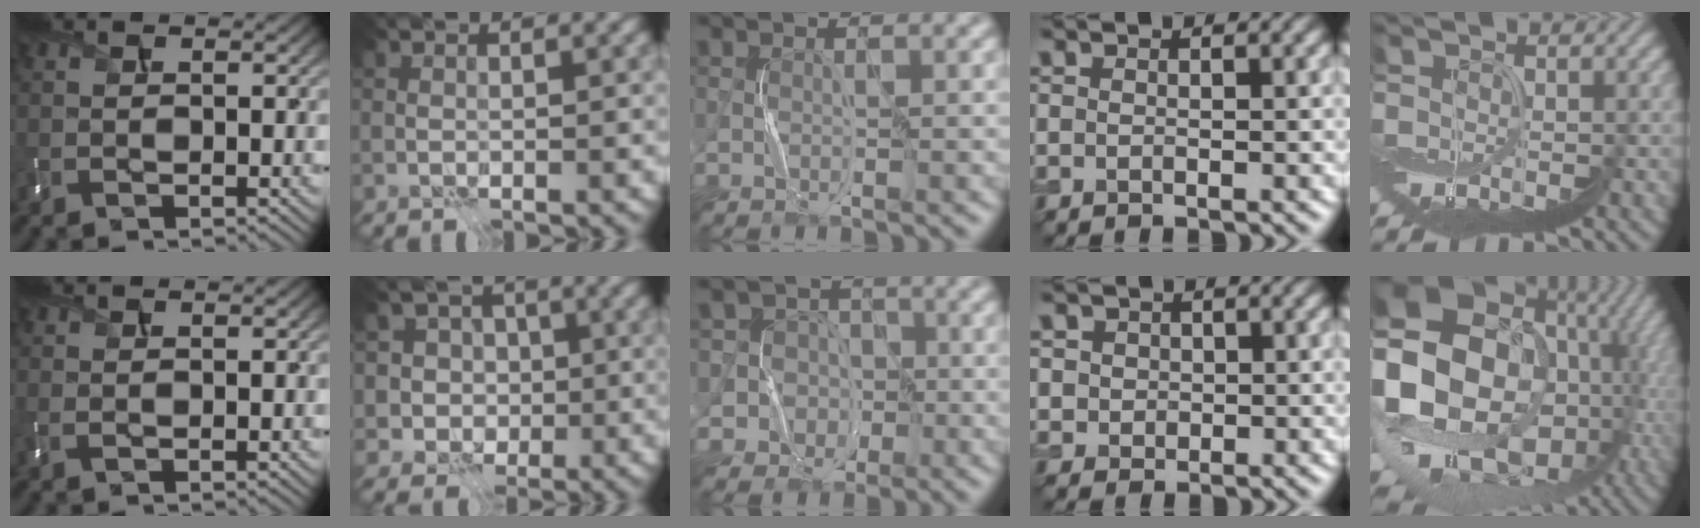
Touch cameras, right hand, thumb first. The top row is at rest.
{"thumb": {"total": 0.9, "force": [0.5, 0.3, 0.7], "torque": [-0.022, 0.003, 0.009]}, "index": {"total": 5.3, "force": [1.1, 4.9, 1.8], "torque": [-0.010, 0.006, -0.001]}, "middle": {"total": 6.0, "force": [-1.2, 5.8, 0.8], "torque": [-0.007, 0.025, -0.052]}, "ring": {"total": 2.6, "force": [0.8, 2.3, 1.0], "torque": [-0.012, 0.010, 0.014]}, "little": {"total": 15.0, "force": [-0.4, 12.9, 7.6], "torque": [-0.142, 0.006, -0.018]}}